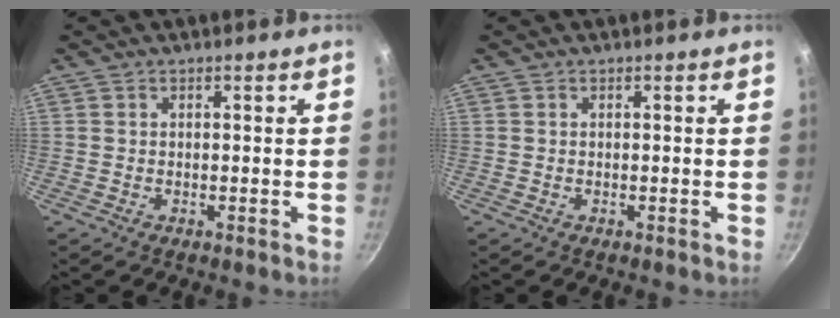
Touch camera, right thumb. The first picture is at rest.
{"total": 0.0}